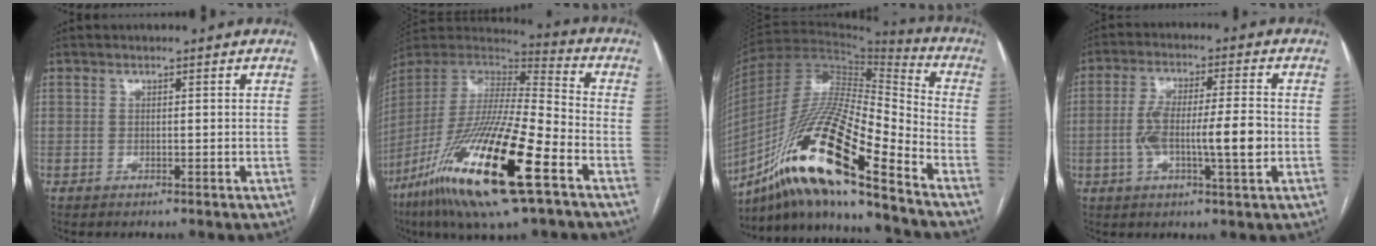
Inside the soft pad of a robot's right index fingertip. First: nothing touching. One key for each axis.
{"total": 25.9, "fx": -12.7, "fy": 3.0, "fz": 22.4, "tx": -0.452, "ty": -0.066, "tz": -0.240}
{"total": 21.9, "fx": -13.5, "fy": 1.7, "fz": 17.1, "tx": -0.340, "ty": -0.024, "tz": -0.249}
{"total": 10.3, "fx": -1.7, "fy": 1.4, "fz": 10.0, "tx": -0.183, "ty": 0.009, "tz": -0.033}